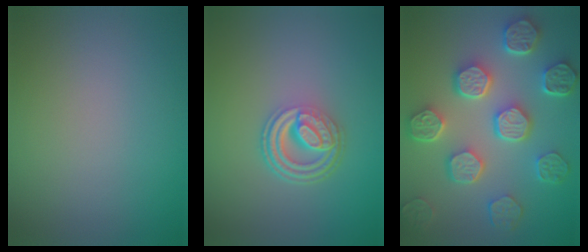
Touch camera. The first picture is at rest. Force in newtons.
{"total": 4.6, "press": 3.3, "slide": 3.2}
{"total": 8.2, "press": 6.4, "slide": 5.1}